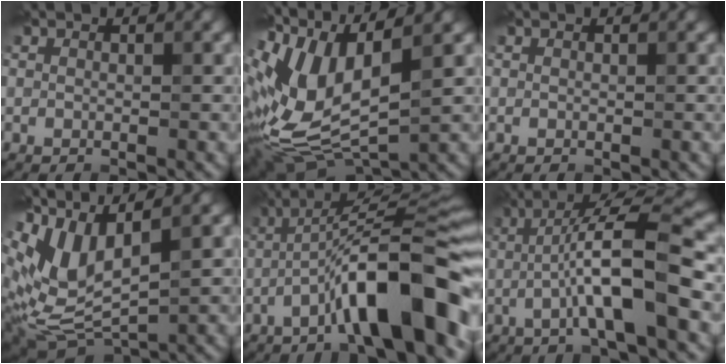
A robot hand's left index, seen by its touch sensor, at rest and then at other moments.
{"total": 10.9, "force": [1.9, 5.3, 9.3], "torque": [-0.211, 0.004, 0.033]}
{"total": 0.0}
{"total": 8.1, "force": [3.8, 3.1, 6.4], "torque": [-0.146, 0.002, 0.072]}
{"total": 11.1, "force": [-4.4, 1.8, 10.0], "torque": [-0.145, 0.030, -0.078]}
{"total": 7.9, "force": [-1.1, 0.9, 7.8], "torque": [-0.123, 0.019, -0.024]}